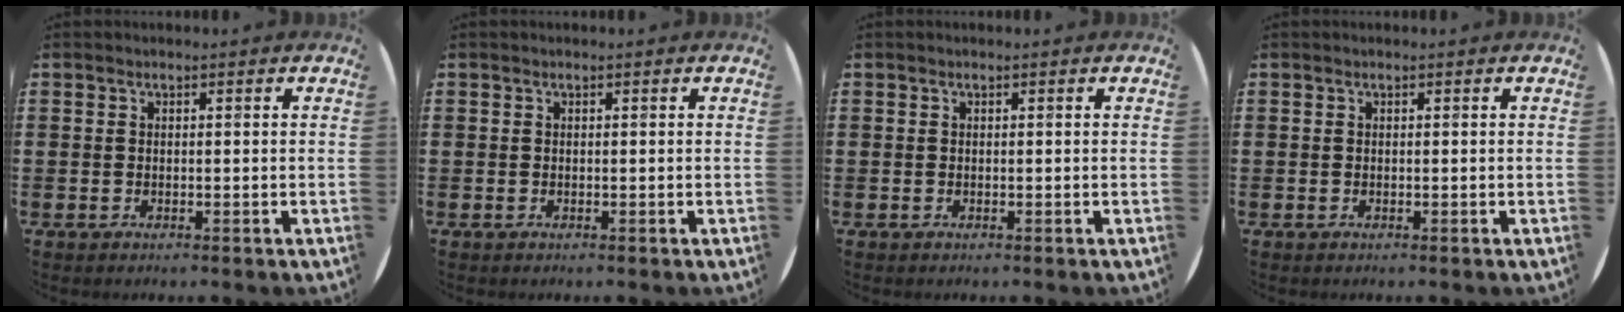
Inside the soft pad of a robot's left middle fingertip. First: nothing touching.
{"total": 0.0}
{"total": 0.0}
{"total": 0.0}